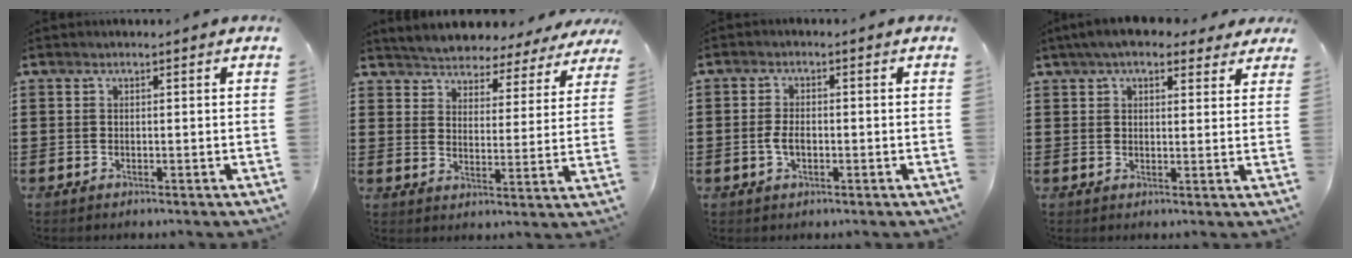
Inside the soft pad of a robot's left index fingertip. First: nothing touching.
{"total": 4.3, "force": [4.3, 0.1, -0.5], "torque": [-0.019, -0.033, 0.070]}
{"total": 3.0, "force": [-0.6, 1.5, 2.5], "torque": [-0.063, -0.001, -0.015]}
{"total": 5.7, "force": [4.6, 1.7, 3.0], "torque": [-0.064, 0.002, 0.082]}